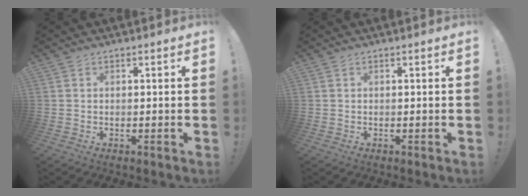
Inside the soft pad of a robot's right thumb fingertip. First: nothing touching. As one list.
[{"total": 0.0}]